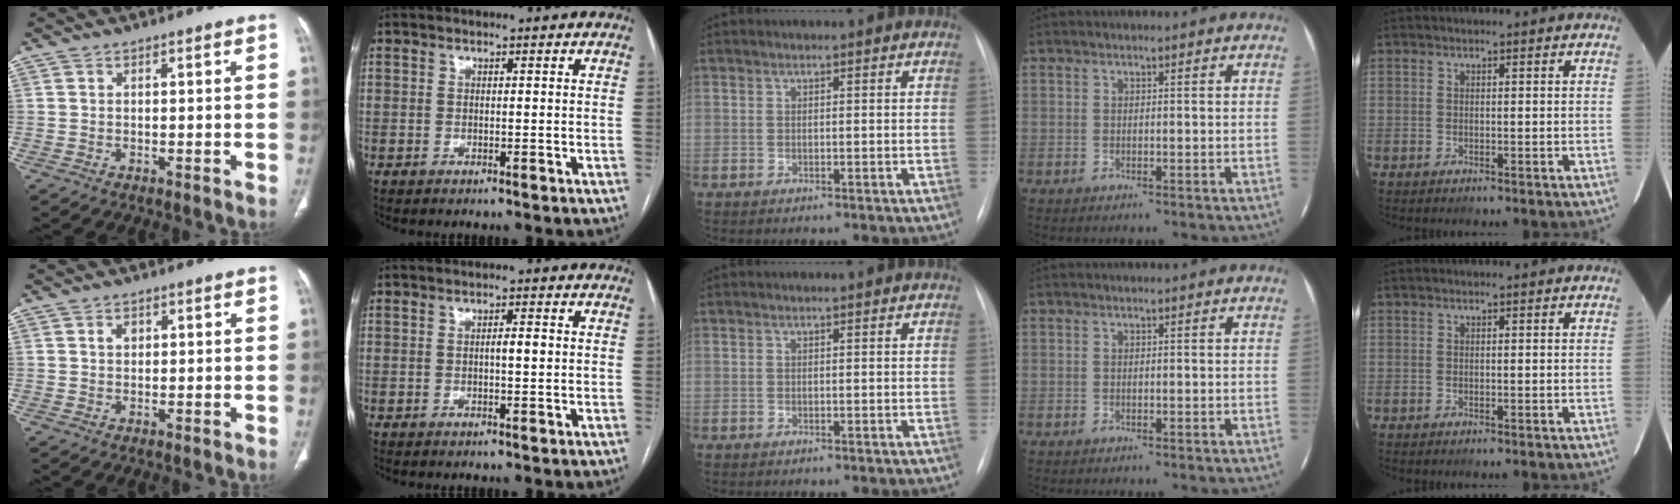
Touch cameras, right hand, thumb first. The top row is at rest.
{"thumb": {"total": 1.7, "force": [0.6, 1.3, 0.9], "torque": [-0.009, 0.000, 0.009]}, "index": {"total": 1.7, "force": [0.0, 0.2, 1.7], "torque": [-0.028, 0.003, 0.000]}}